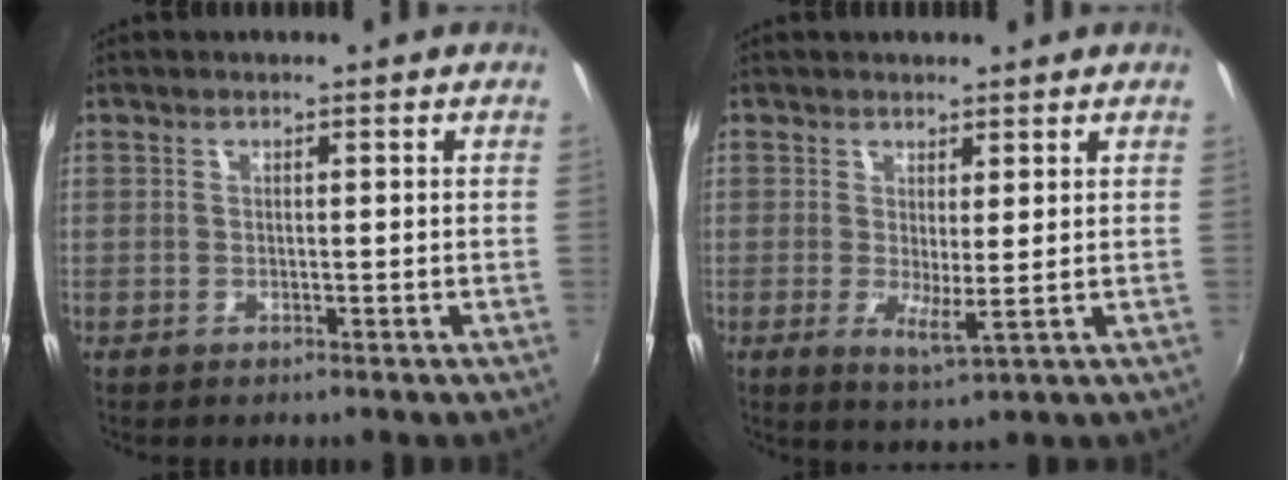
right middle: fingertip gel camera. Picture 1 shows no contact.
{"total": 3.4, "force": [0.6, 0.3, 3.3], "torque": [-0.059, -0.012, 0.010]}